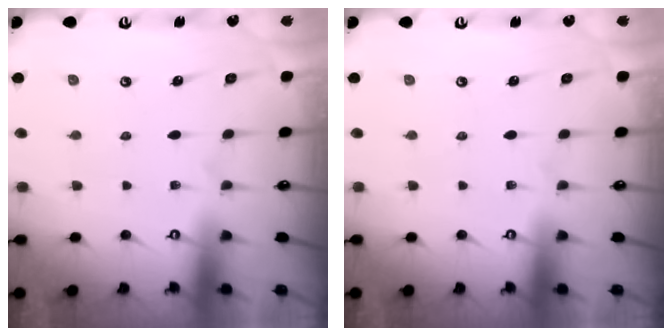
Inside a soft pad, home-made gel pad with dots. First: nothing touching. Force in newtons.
{"total": 0.0}